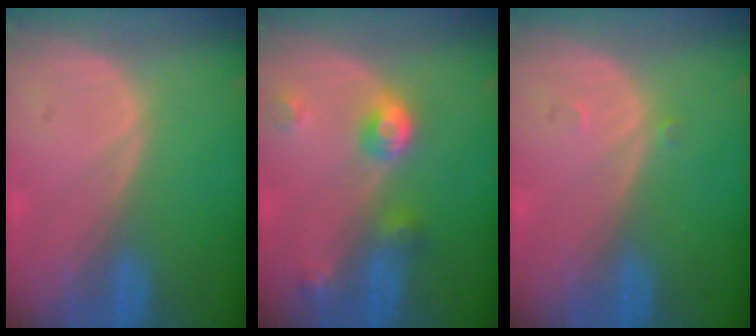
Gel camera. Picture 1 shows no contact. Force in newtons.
{"total": 4.8, "press": 4.4, "slide": 2.0}
{"total": 0.7, "press": 0.5, "slide": 0.5}